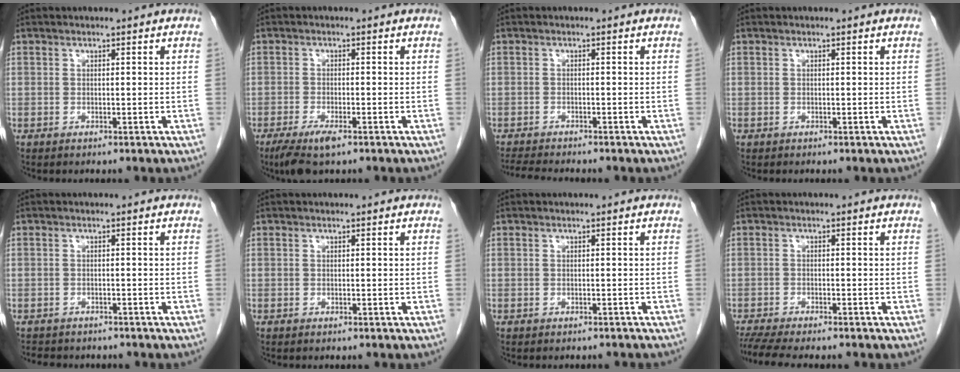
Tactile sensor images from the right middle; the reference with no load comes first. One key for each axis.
{"total": 5.0, "fx": -3.2, "fy": 1.1, "fz": 3.7, "tx": -0.073, "ty": -0.012, "tz": -0.054}
{"total": 5.6, "fx": -5.1, "fy": 0.5, "fz": 2.2, "tx": -0.038, "ty": -0.016, "tz": -0.082}
{"total": 0.0}
{"total": 5.2, "fx": -4.5, "fy": 2.0, "fz": 1.5, "tx": -0.028, "ty": -0.005, "tz": -0.058}
{"total": 0.0}
{"total": 3.1, "fx": -2.8, "fy": 0.7, "fz": 1.0, "tx": -0.020, "ty": -0.007, "tz": -0.032}
{"total": 7.7, "fx": -6.6, "fy": 0.6, "fz": 3.8, "tx": -0.062, "ty": -0.015, "tz": -0.106}